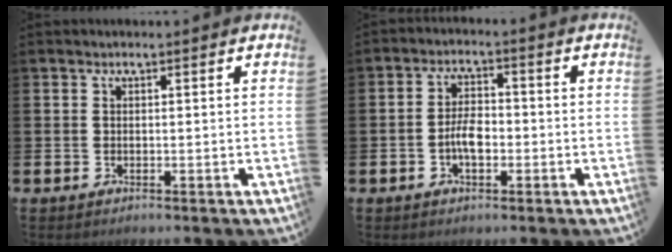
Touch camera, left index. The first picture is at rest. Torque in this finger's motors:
{"motor_torque": [0.28, 0.16, 0.10, 0.09]}